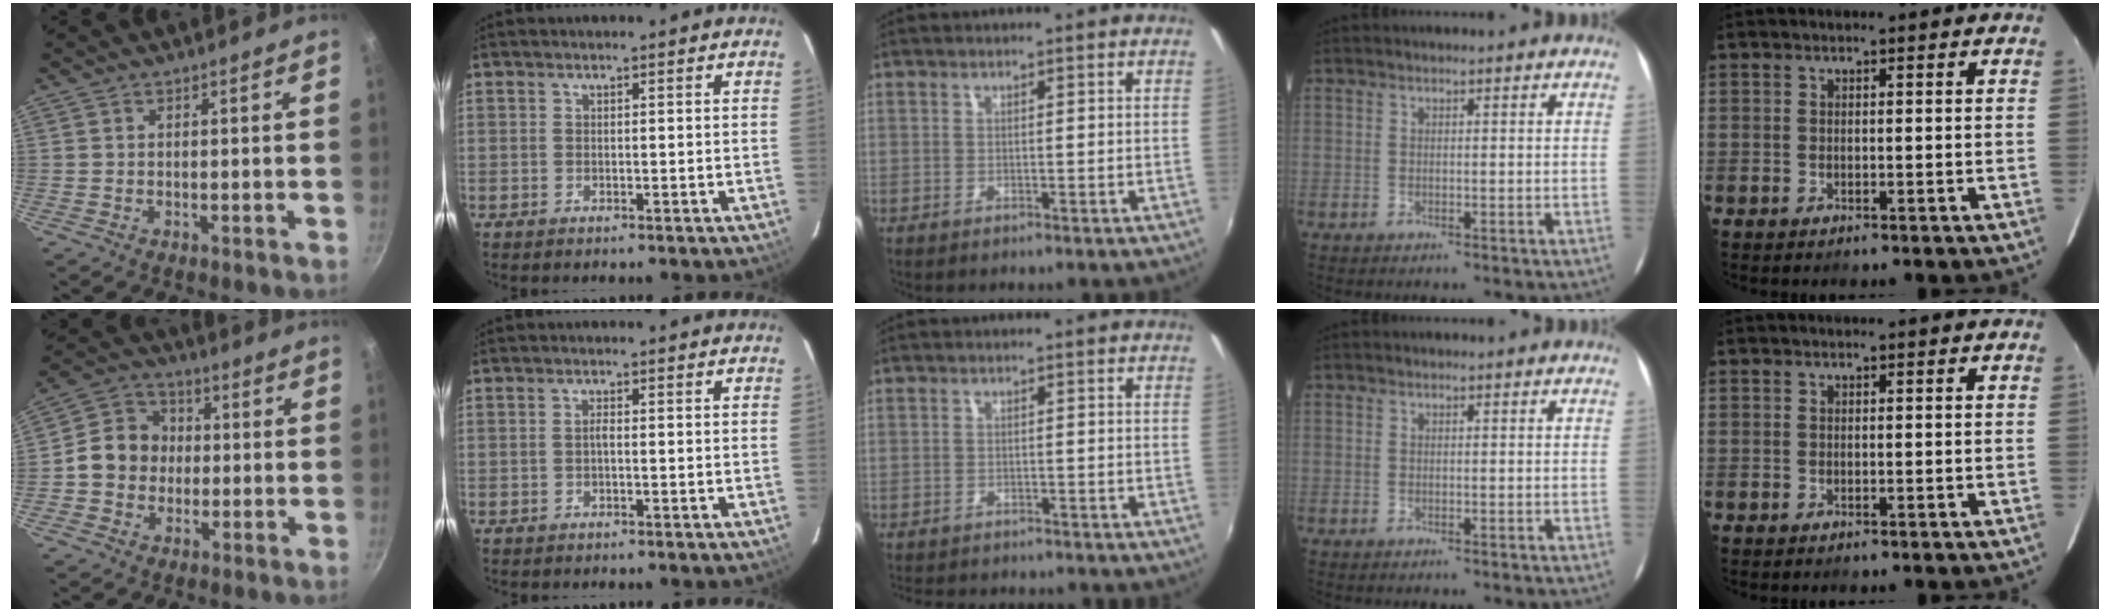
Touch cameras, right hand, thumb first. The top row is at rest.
{"thumb": {"total": 9.8, "force": [-0.5, 8.6, 4.6], "torque": [-0.047, 0.022, -0.028]}, "index": {"total": 0.8, "force": [-0.3, 0.2, 0.7], "torque": [-0.013, 0.005, -0.007]}, "middle": {"total": 4.6, "force": [-4.2, 1.5, 1.2], "torque": [-0.035, -0.007, -0.065]}}